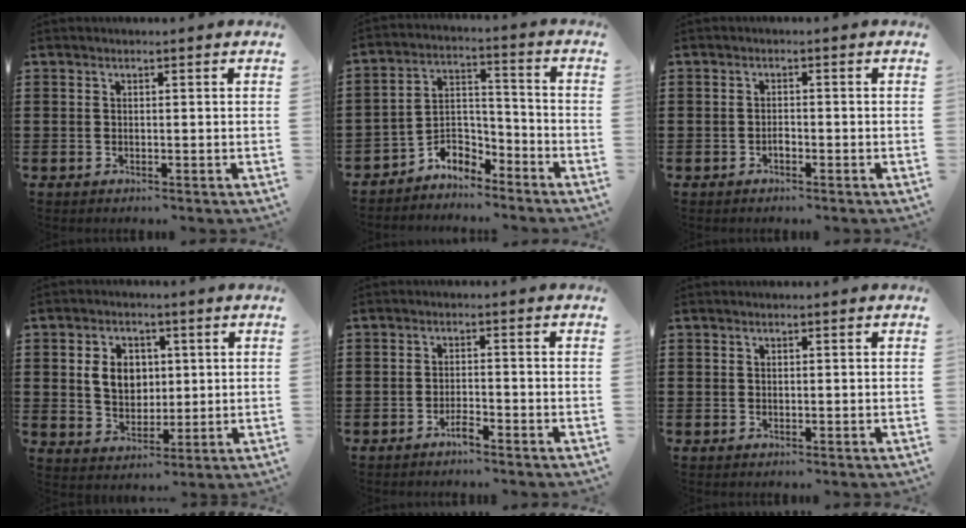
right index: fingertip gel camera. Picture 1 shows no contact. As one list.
[{"total": 5.2, "force": [-4.6, 2.4, 1.1], "torque": [-0.032, 0.003, -0.096]}, {"total": 0.7, "force": [-0.4, 0.4, 0.4], "torque": [-0.010, -0.002, -0.006]}, {"total": 6.1, "force": [1.1, 4.8, 3.6], "torque": [-0.086, 0.010, 0.013]}, {"total": 2.2, "force": [-1.8, 0.2, 1.2], "torque": [-0.023, 0.001, -0.033]}, {"total": 0.0}]